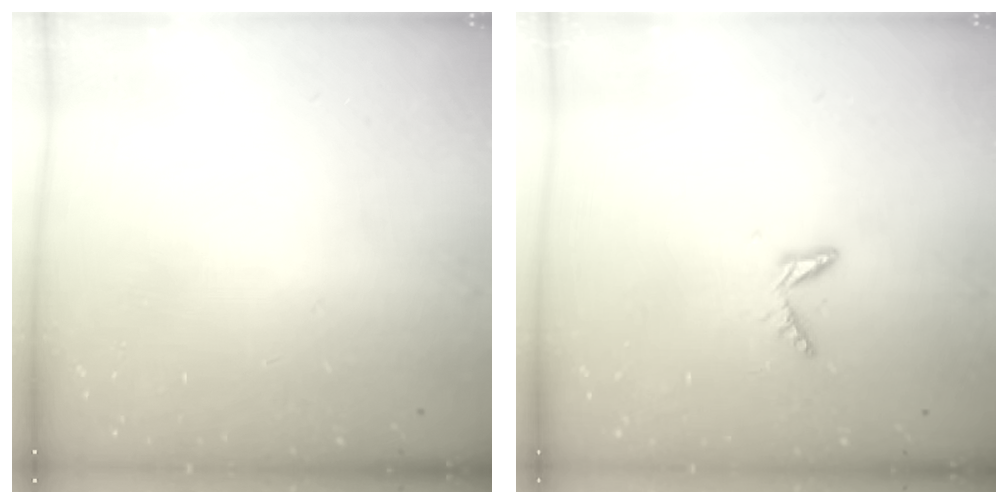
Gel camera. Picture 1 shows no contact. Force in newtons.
{"total": 4.0, "press": 4.0, "slide": 0.3}